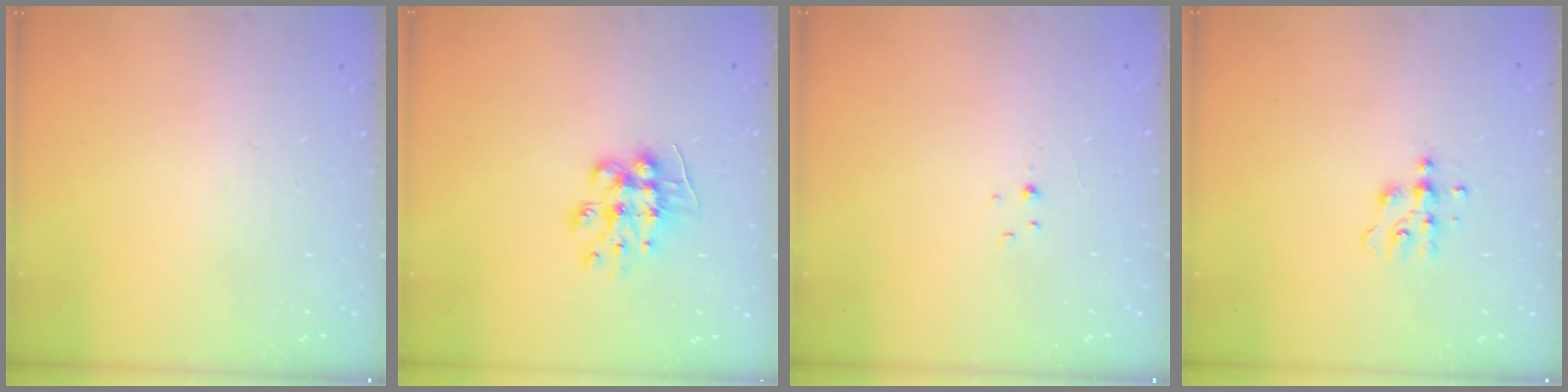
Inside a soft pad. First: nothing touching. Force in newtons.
{"total": 9.1, "press": 9.1, "slide": 0.2}
{"total": 1.1, "press": 1.1, "slide": 0.2}
{"total": 3.7, "press": 3.6, "slide": 0.4}